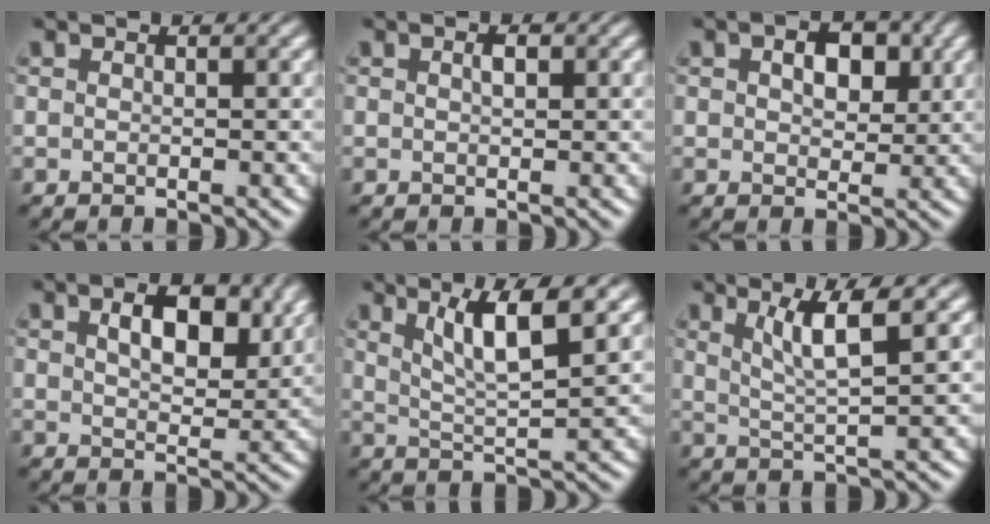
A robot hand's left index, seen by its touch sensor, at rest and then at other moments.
{"total": 1.0, "force": [0.4, 0.4, 0.9], "torque": [-0.016, 0.002, 0.007]}
{"total": 4.0, "force": [1.3, 2.5, 2.9], "torque": [-0.045, 0.003, 0.018]}
{"total": 5.5, "force": [2.3, 2.7, 4.2], "torque": [-0.068, 0.000, 0.036]}
{"total": 5.9, "force": [2.8, 1.2, 5.0], "torque": [-0.081, -0.002, 0.048]}
{"total": 4.5, "force": [2.0, 0.8, 4.0], "torque": [-0.069, -0.002, 0.037]}